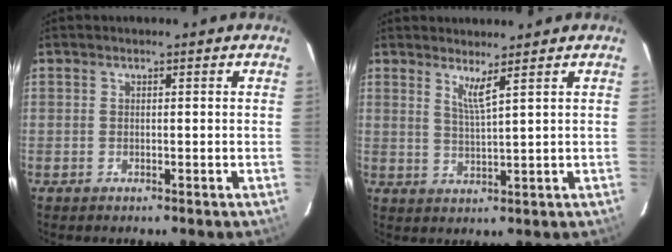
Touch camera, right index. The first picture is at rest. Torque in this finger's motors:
{"motor_torque": [-0.01, 0.21, 0.08, 0.05]}